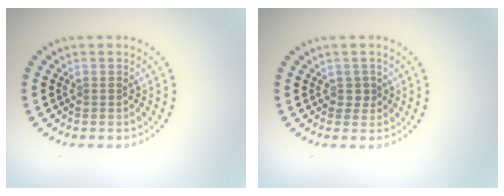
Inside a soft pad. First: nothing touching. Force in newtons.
{"total": 1.0, "press": 0.8, "slide": 0.6}